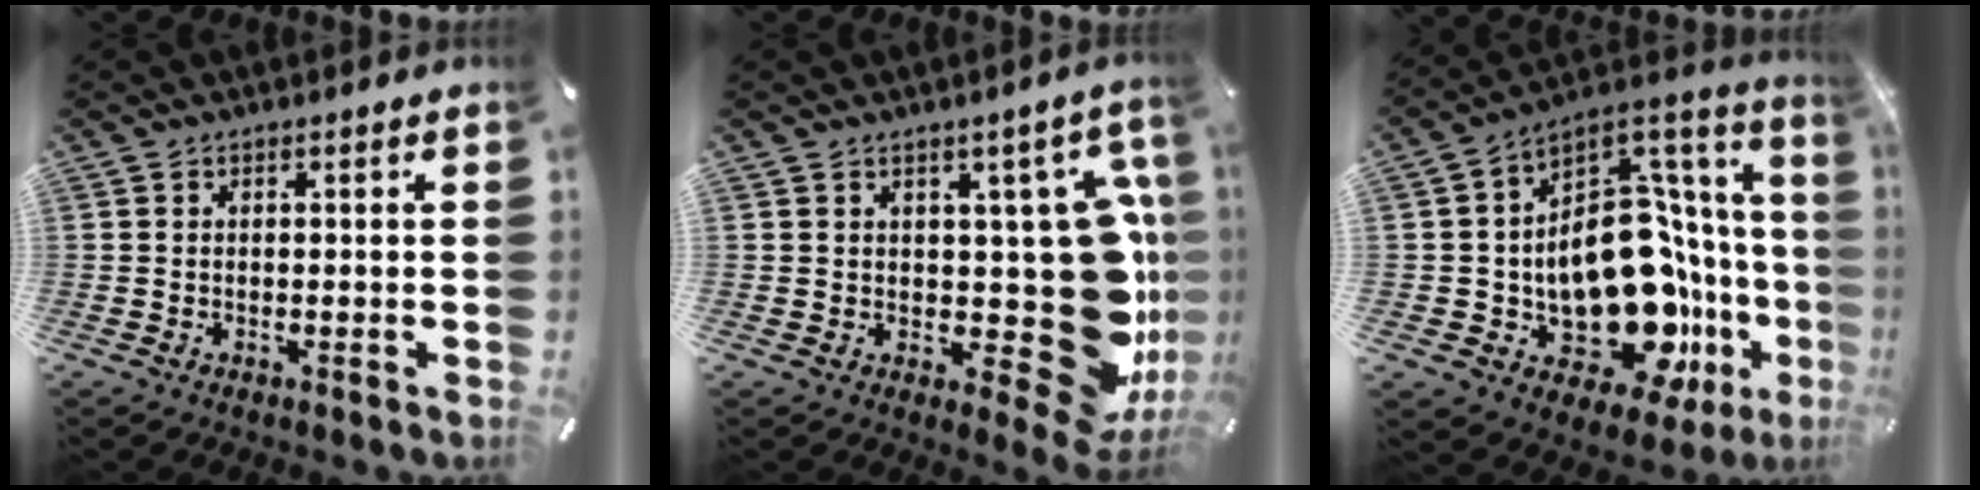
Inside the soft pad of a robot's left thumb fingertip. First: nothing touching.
{"total": 25.2, "force": [0.0, 13.0, 21.6], "torque": [-0.255, -0.036, 0.029]}
{"total": 24.7, "force": [-6.7, 15.0, 18.4], "torque": [-0.303, -0.051, -0.073]}